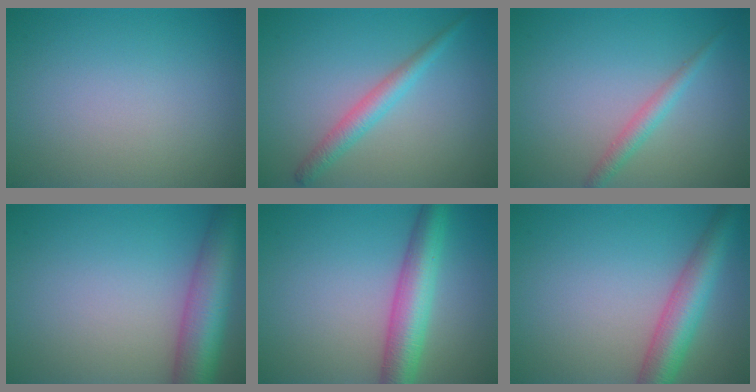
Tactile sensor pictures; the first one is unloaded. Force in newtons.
{"total": 2.4, "press": 2.4, "slide": 0.1}
{"total": 1.7, "press": 1.7, "slide": 0.1}
{"total": 7.8, "press": 7.8, "slide": 0.4}
{"total": 5.7, "press": 5.7, "slide": 0.1}
{"total": 5.3, "press": 5.3, "slide": 0.2}